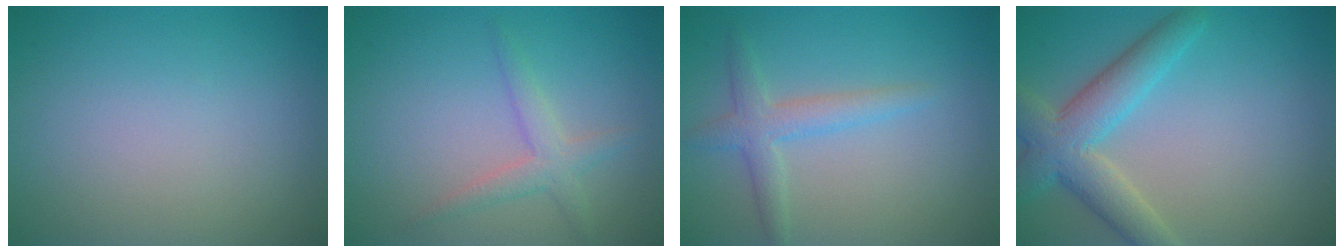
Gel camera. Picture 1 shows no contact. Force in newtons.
{"total": 2.2, "press": 2.2, "slide": 0.1}
{"total": 2.7, "press": 2.7, "slide": 0.1}
{"total": 5.5, "press": 5.4, "slide": 0.4}